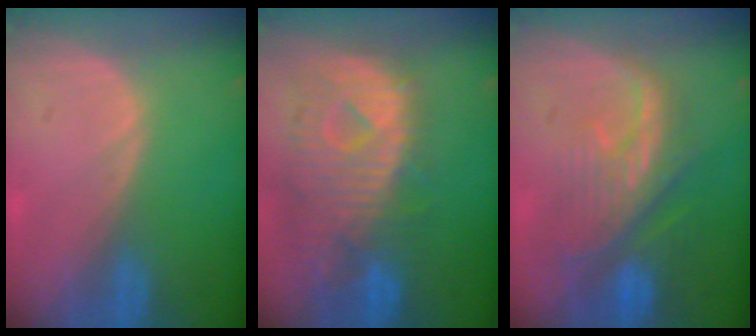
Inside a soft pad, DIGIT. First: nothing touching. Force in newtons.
{"total": 11.8, "press": 10.2, "slide": 6.0}
{"total": 10.2, "press": 8.9, "slide": 4.9}